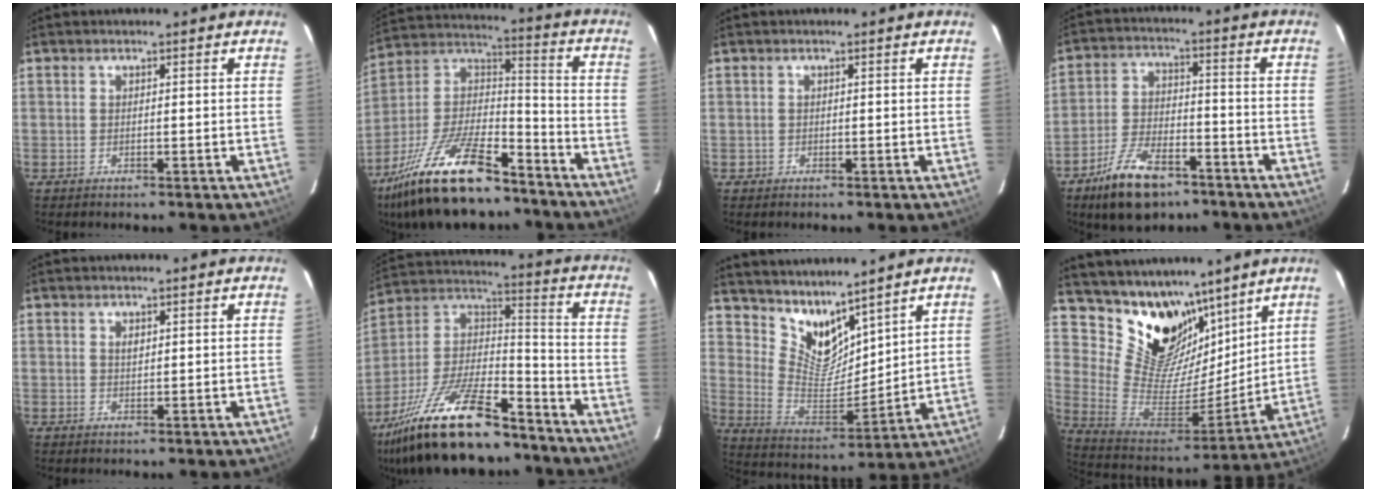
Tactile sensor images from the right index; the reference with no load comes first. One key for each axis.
{"total": 25.0, "fx": -17.3, "fy": 8.9, "fz": 15.6, "tx": -0.314, "ty": -0.005, "tz": -0.290}
{"total": 1.0, "fx": -0.3, "fy": 1.0, "fz": 0.0, "tx": 0.001, "ty": 0.004, "tz": -0.003}
{"total": 12.6, "fx": -8.6, "fy": 5.5, "fz": 7.4, "tx": -0.161, "ty": -0.004, "tz": -0.150}
{"total": 0.9, "fx": 0.4, "fy": 0.6, "fz": 0.6, "tx": -0.010, "ty": 0.002, "tz": 0.009}
{"total": 27.2, "fx": -19.3, "fy": 9.0, "fz": 16.9, "tx": -0.333, "ty": -0.011, "tz": -0.315}
{"total": 10.6, "fx": 9.1, "fy": 3.8, "fz": 3.9, "tx": -0.076, "ty": -0.014, "tz": 0.184}
{"total": 18.3, "fx": 13.2, "fy": 10.2, "fz": 7.4, "tx": -0.165, "ty": -0.011, "tz": 0.252}